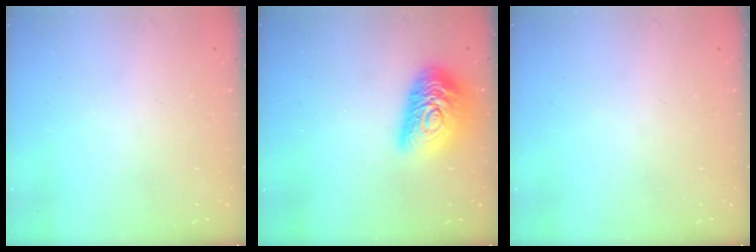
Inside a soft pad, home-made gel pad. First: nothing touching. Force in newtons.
{"total": 16.3, "press": 16.2, "slide": 1.7}
{"total": 0.0}